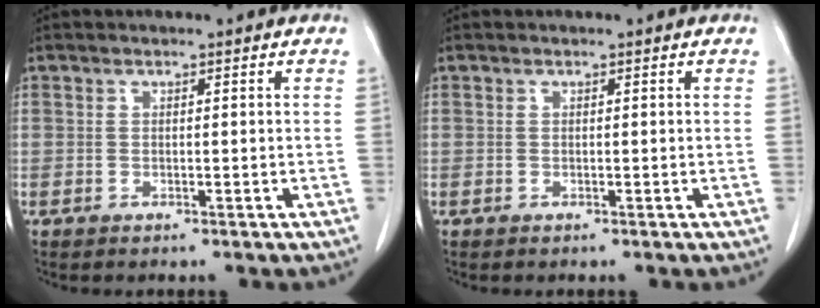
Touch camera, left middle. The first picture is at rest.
{"total": 0.0}